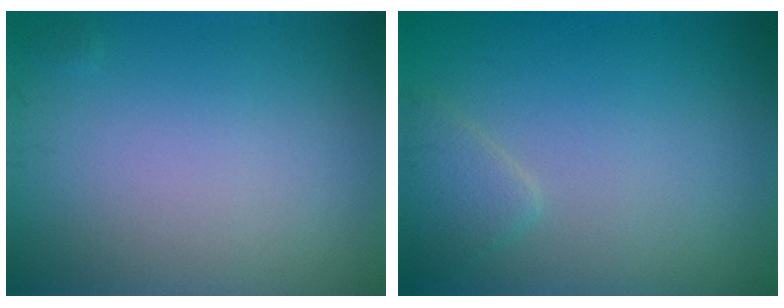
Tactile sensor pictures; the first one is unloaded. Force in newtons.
{"total": 1.6, "press": 1.6, "slide": 0.1}